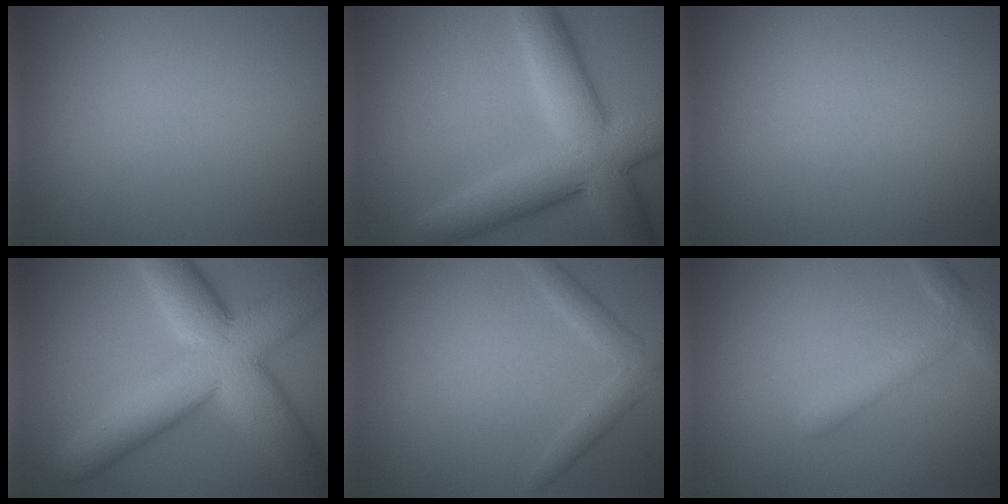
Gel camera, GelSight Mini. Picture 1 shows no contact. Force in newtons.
{"total": 9.6, "press": 9.6, "slide": 0.3}
{"total": 0.0}
{"total": 12.2, "press": 12.1, "slide": 0.9}
{"total": 2.3, "press": 2.3, "slide": 0.2}
{"total": 2.8, "press": 2.8, "slide": 0.2}